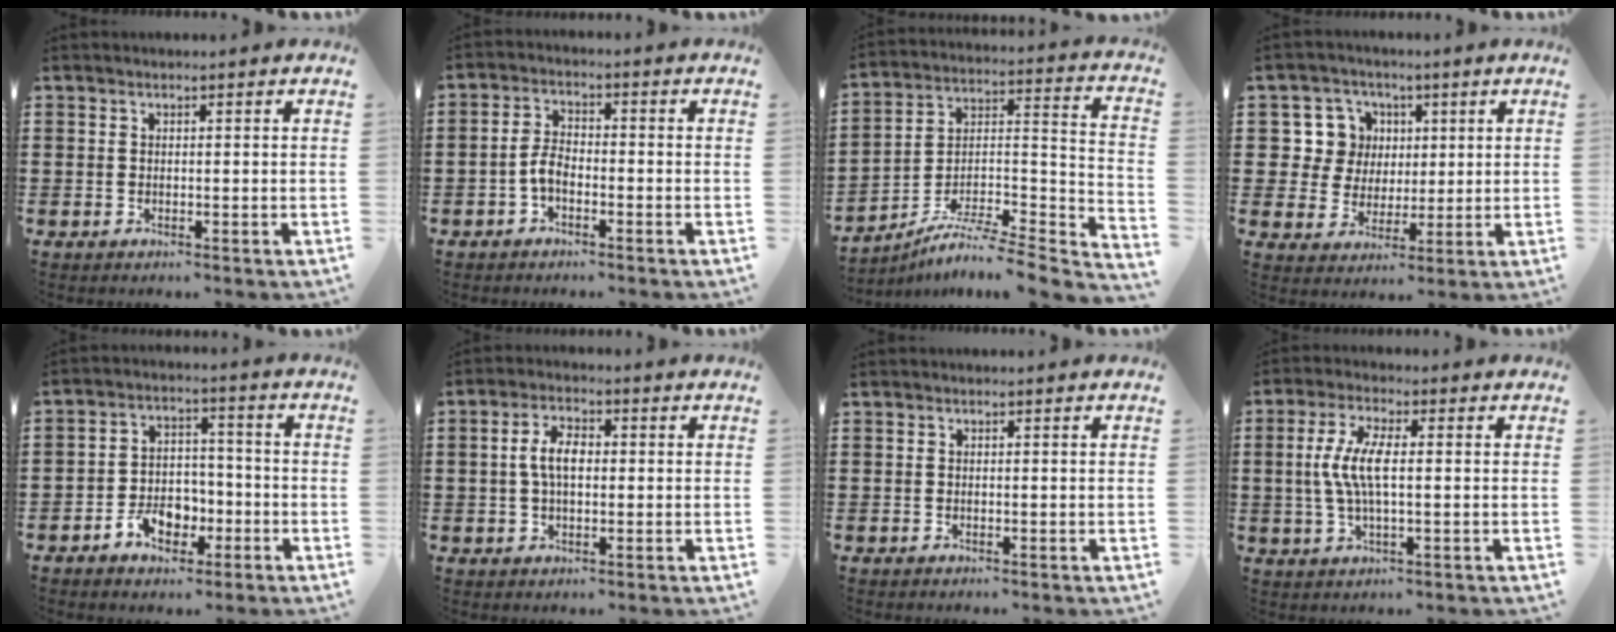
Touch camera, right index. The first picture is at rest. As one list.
[{"total": 3.7, "force": [-1.7, 1.8, 2.7], "torque": [-0.071, 0.000, -0.039]}, {"total": 6.7, "force": [-5.6, 0.6, 3.6], "torque": [-0.062, -0.003, -0.114]}, {"total": 7.7, "force": [2.1, 7.3, 1.3], "torque": [-0.058, 0.014, 0.042]}, {"total": 6.2, "force": [-2.9, 4.2, 3.4], "torque": [-0.057, 0.008, -0.053]}, {"total": 5.1, "force": [0.2, 2.6, 4.3], "torque": [-0.093, 0.008, -0.001]}, {"total": 0.0}, {"total": 6.9, "force": [0.0, 2.3, 6.5], "torque": [-0.146, -0.004, -0.009]}]